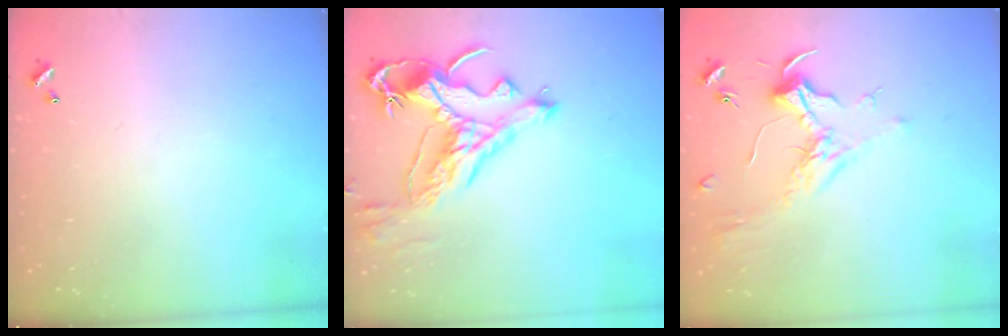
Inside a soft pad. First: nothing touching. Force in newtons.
{"total": 5.8, "press": 5.5, "slide": 1.6}
{"total": 1.9, "press": 1.7, "slide": 0.7}